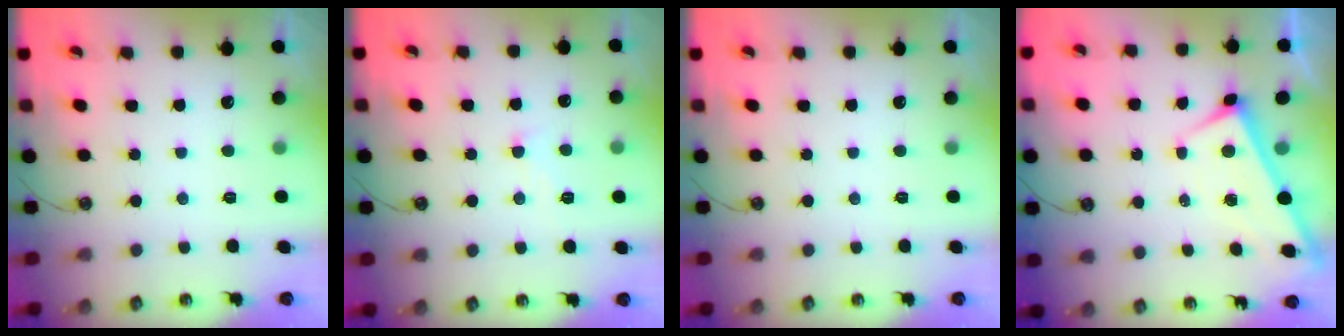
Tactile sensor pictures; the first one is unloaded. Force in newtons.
{"total": 1.9, "press": 1.8, "slide": 0.5}
{"total": 0.0}
{"total": 1.8, "press": 1.8, "slide": 0.1}